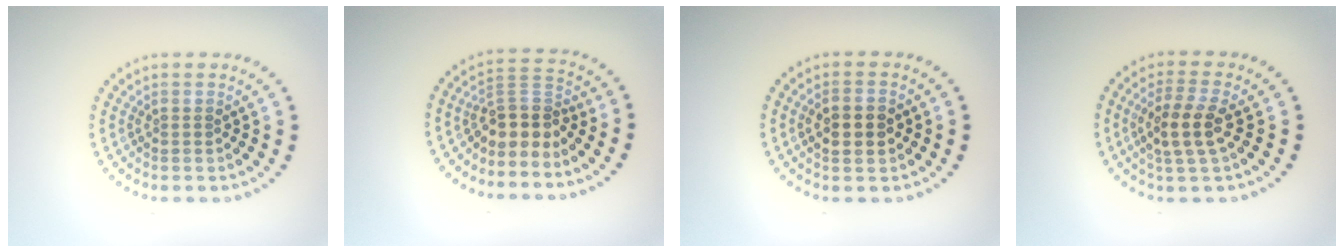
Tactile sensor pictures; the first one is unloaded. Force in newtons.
{"total": 3.3, "press": 2.5, "slide": 2.2}
{"total": 2.8, "press": 2.8, "slide": 0.2}
{"total": 3.6, "press": 3.3, "slide": 1.3}